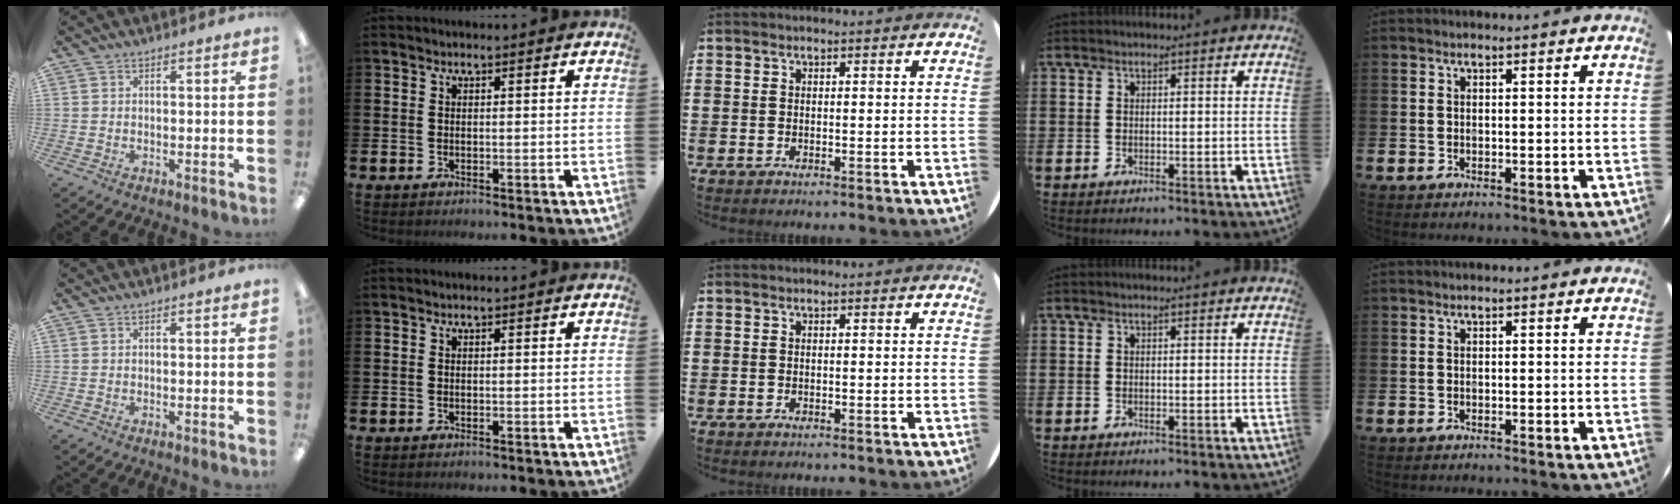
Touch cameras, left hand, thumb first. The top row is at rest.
{}